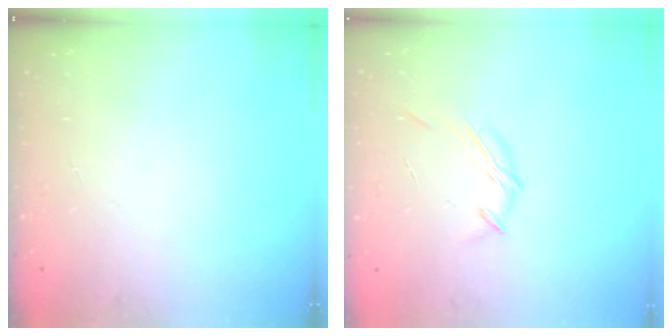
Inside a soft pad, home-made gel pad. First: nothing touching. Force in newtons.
{"total": 6.8, "press": 6.7, "slide": 0.9}